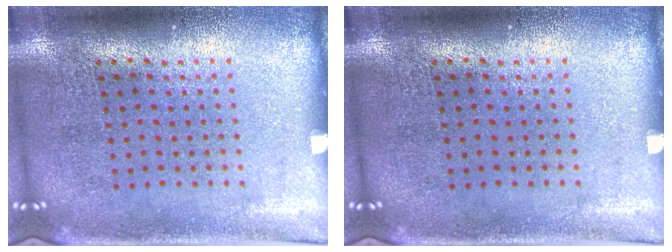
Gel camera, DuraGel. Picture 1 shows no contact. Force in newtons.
{"total": 0.0}